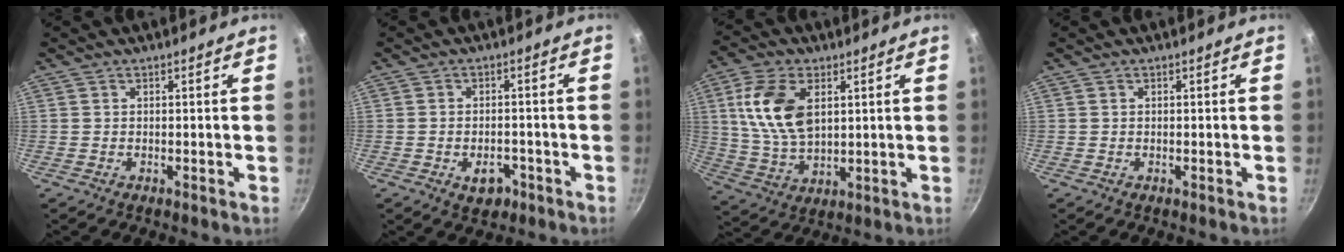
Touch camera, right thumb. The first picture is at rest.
{"total": 4.6, "force": [-2.2, 3.0, 2.8], "torque": [-0.028, 0.016, -0.025]}
{"total": 13.5, "force": [3.7, 7.9, 10.4], "torque": [-0.190, -0.015, 0.077]}
{"total": 0.0}